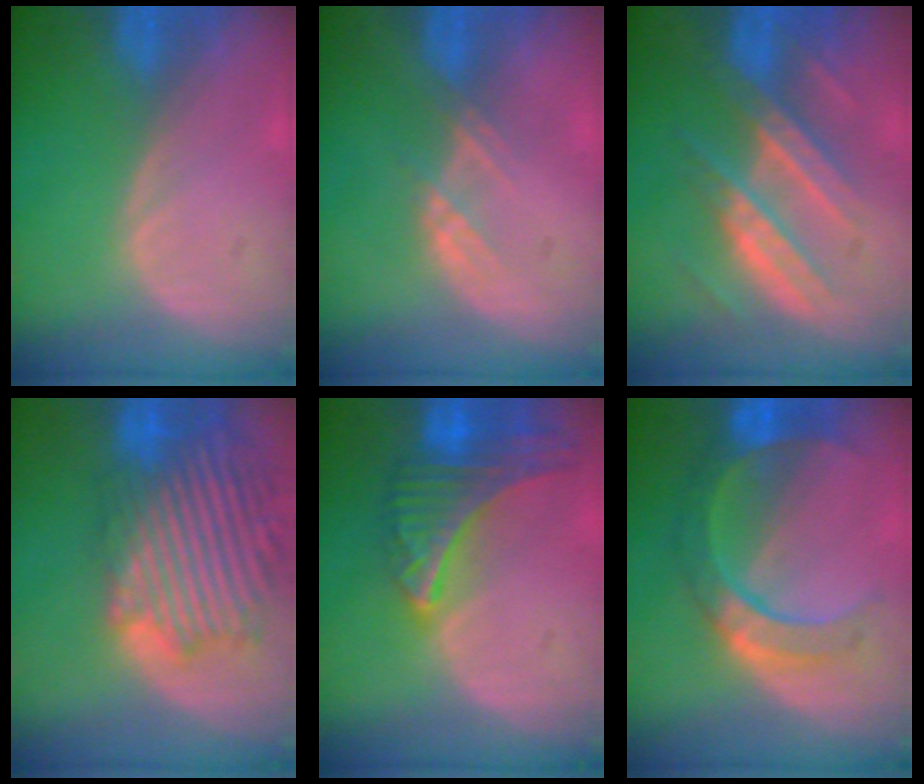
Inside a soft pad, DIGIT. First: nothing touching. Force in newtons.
{"total": 2.6, "press": 2.5, "slide": 0.7}
{"total": 8.1, "press": 8.1, "slide": 0.4}
{"total": 14.6, "press": 12.5, "slide": 7.5}
{"total": 9.1, "press": 8.0, "slide": 4.4}
{"total": 7.3, "press": 7.3, "slide": 0.2}